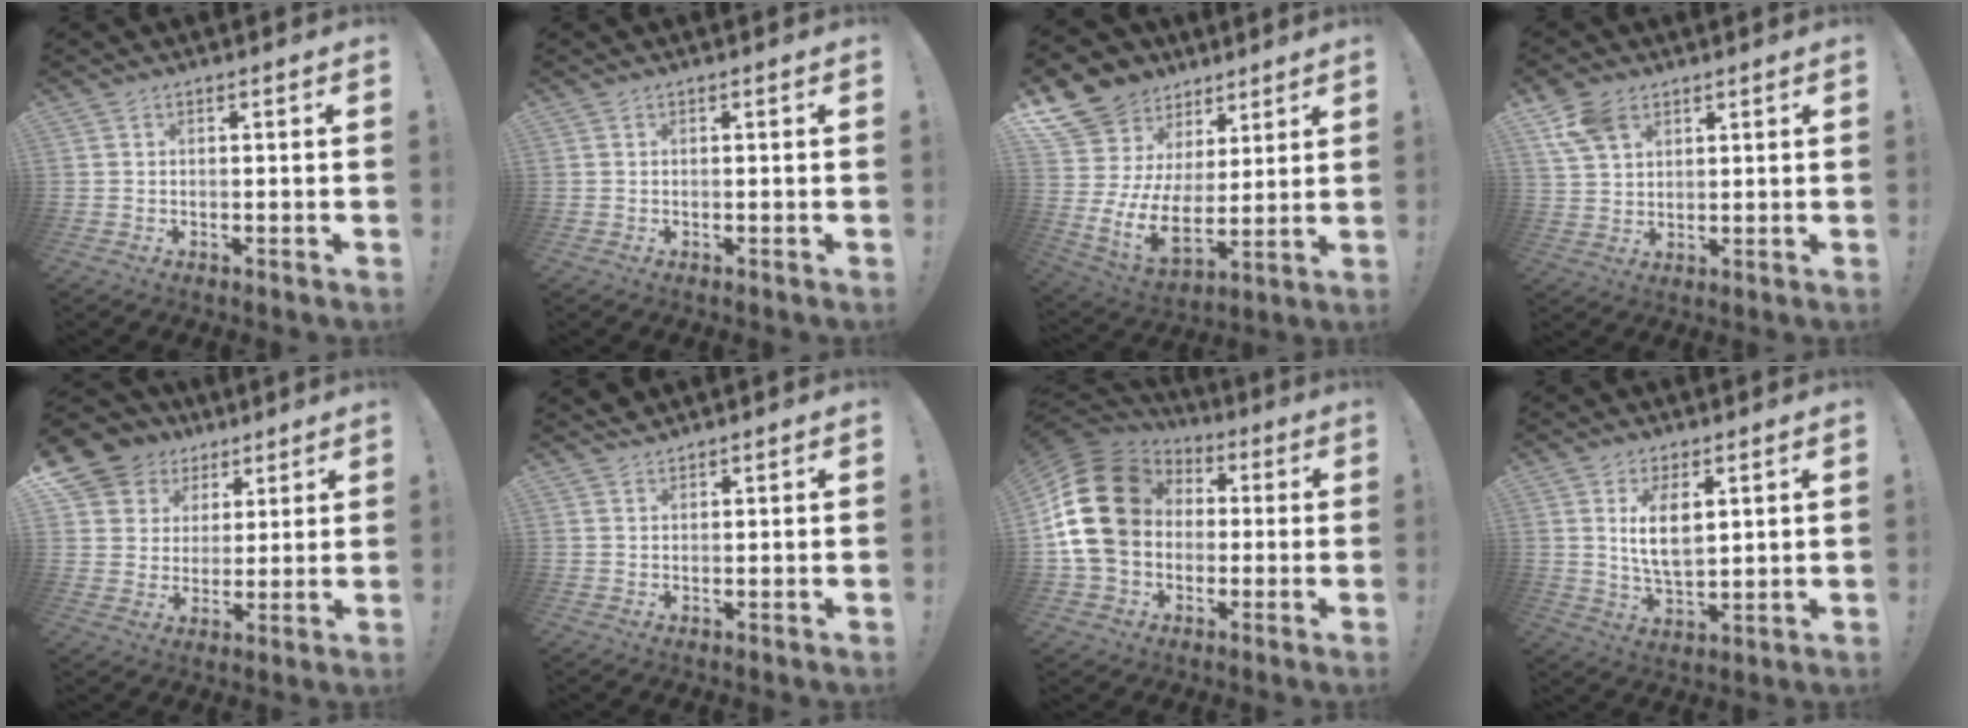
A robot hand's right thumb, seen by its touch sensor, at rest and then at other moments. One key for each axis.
{"total": 0.0}
{"total": 14.5, "fx": 4.0, "fy": 11.4, "fz": 8.0, "tx": -0.161, "ty": -0.051, "tz": 0.092}
{"total": 8.9, "fx": 4.9, "fy": 5.8, "fz": 4.6, "tx": -0.086, "ty": -0.014, "tz": 0.097}
{"total": 11.4, "fx": 6.5, "fy": 8.9, "fz": 3.0, "tx": -0.044, "ty": -0.048, "tz": 0.133}
{"total": 2.0, "fx": 1.9, "fy": 0.7, "fz": 0.2, "tx": -0.003, "ty": -0.011, "tz": 0.037}
{"total": 22.2, "fx": 2.4, "fy": 17.2, "fz": 13.9, "tx": -0.249, "ty": 0.007, "tz": 0.057}
{"total": 8.8, "fx": 3.1, "fy": 4.3, "fz": 7.1, "tx": -0.139, "ty": -0.014, "tz": 0.050}